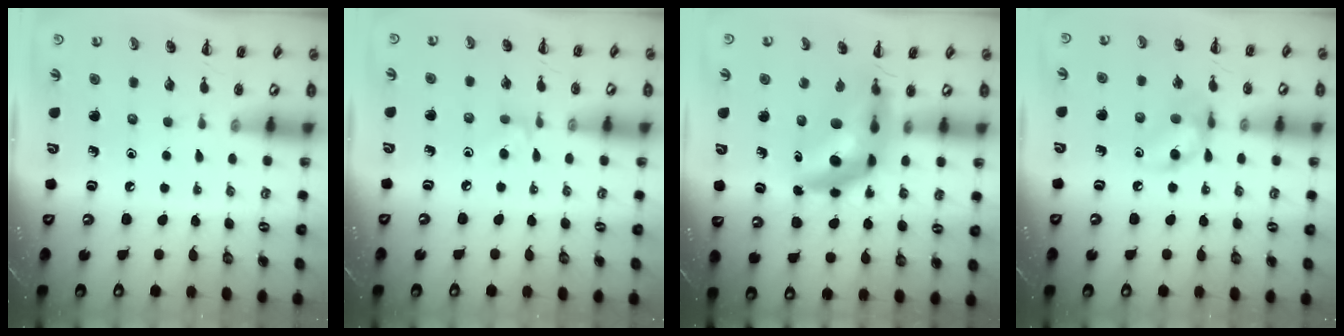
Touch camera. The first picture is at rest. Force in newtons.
{"total": 4.6, "press": 4.3, "slide": 1.7}
{"total": 9.8, "press": 9.3, "slide": 3.2}
{"total": 9.3, "press": 9.3, "slide": 0.7}